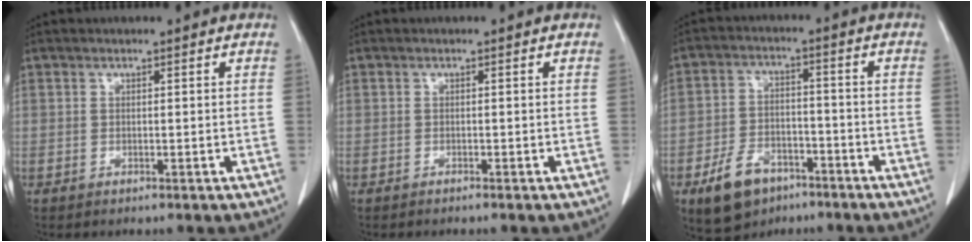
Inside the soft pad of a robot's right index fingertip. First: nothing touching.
{"total": 0.5, "force": [-0.5, -0.1, 0.2], "torque": [-0.006, 0.000, -0.009]}
{"total": 8.9, "force": [-5.5, 5.4, 4.5], "torque": [-0.095, 0.006, -0.089]}